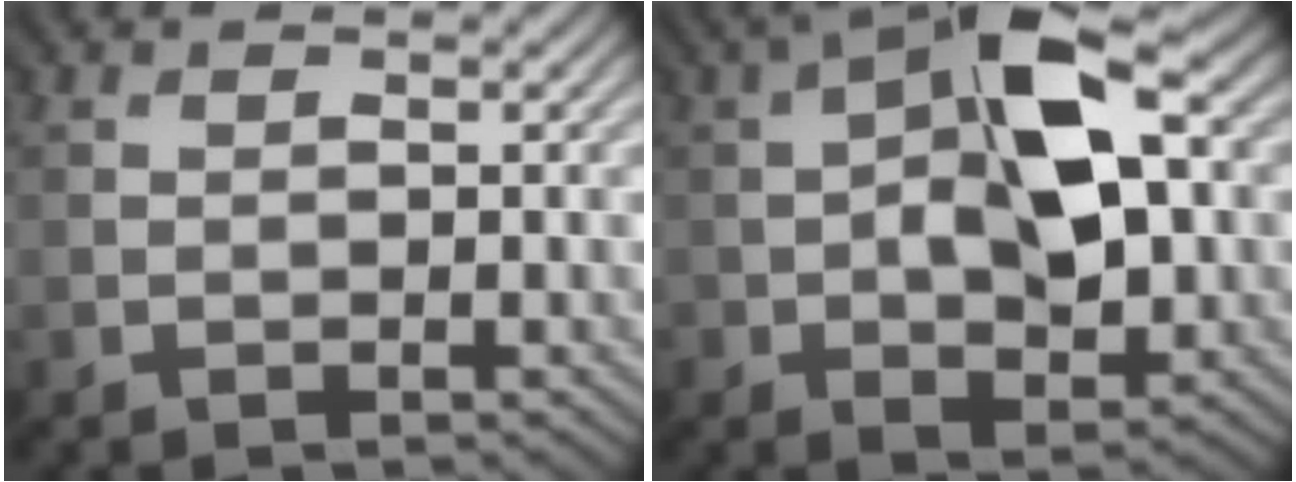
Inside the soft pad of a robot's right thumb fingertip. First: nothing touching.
{"total": 10.8, "force": [1.1, 6.0, 8.9], "torque": [-0.158, 0.010, 0.016]}